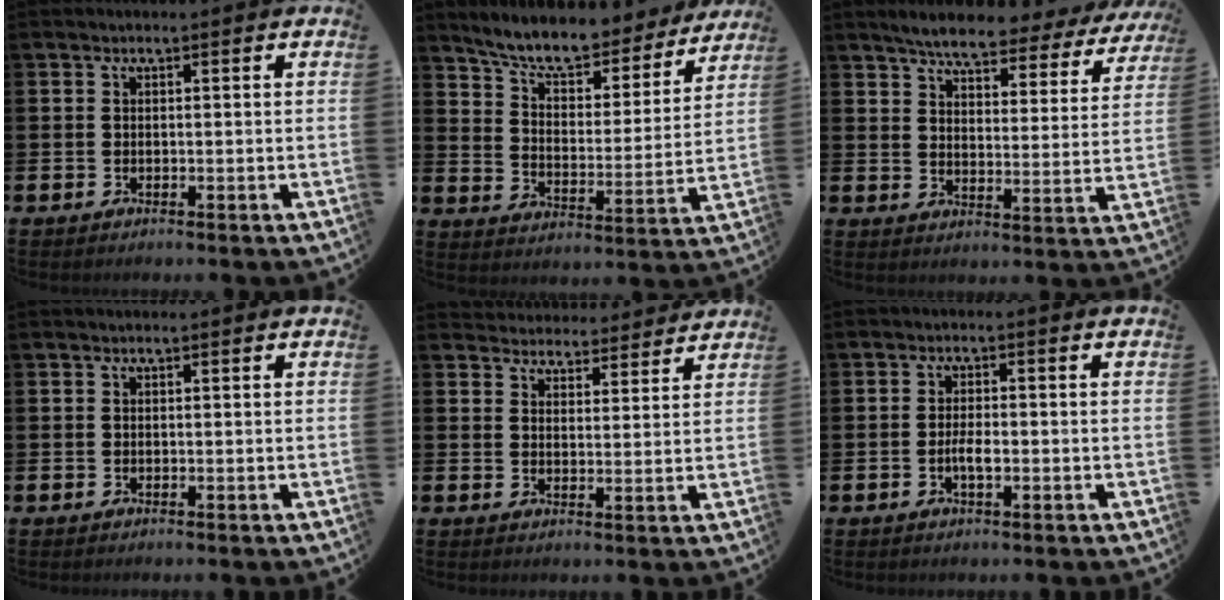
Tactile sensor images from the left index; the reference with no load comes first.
{"total": 8.5, "force": [7.8, 2.0, 2.7], "torque": [-0.075, -0.058, 0.133]}
{"total": 6.0, "force": [5.5, 0.7, 2.1], "torque": [-0.059, -0.035, 0.091]}
{"total": 0.0}
{"total": 4.1, "force": [4.0, 0.8, -0.4], "torque": [-0.007, -0.029, 0.072]}
{"total": 2.4, "force": [-0.6, 0.8, 2.1], "torque": [-0.040, 0.003, -0.013]}